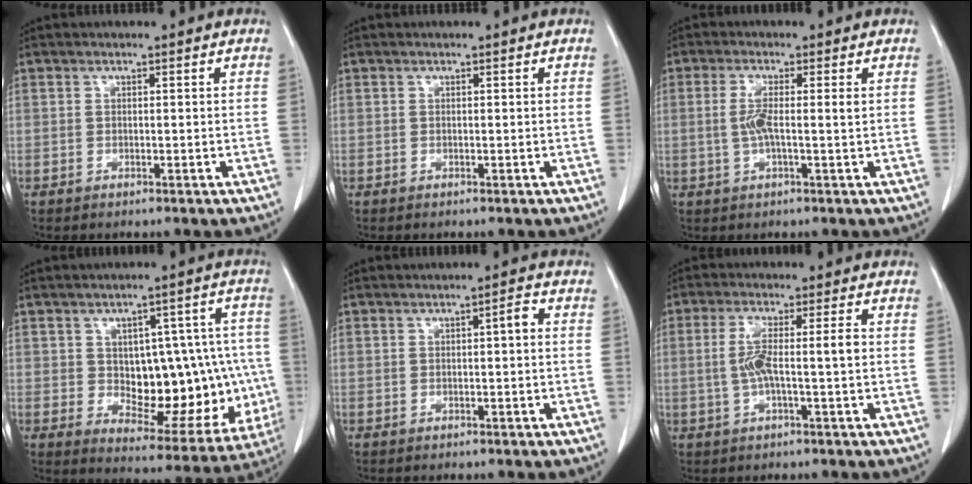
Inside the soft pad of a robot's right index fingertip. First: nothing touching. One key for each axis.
{"total": 0.0}
{"total": 4.0, "fx": 0.2, "fy": 0.3, "fz": 3.9, "tx": -0.083, "ty": 0.002, "tz": 0.003}
{"total": 18.4, "fx": -0.8, "fy": 8.9, "fz": 16.1, "tx": -0.197, "ty": 0.028, "tz": 0.018}
{"total": 1.7, "fx": 0.1, "fy": 0.2, "fz": 1.6, "tx": -0.025, "ty": 0.005, "tz": 0.000}
{"total": 5.8, "fx": -0.3, "fy": 0.4, "fz": 5.8, "tx": -0.119, "ty": 0.012, "tz": -0.005}